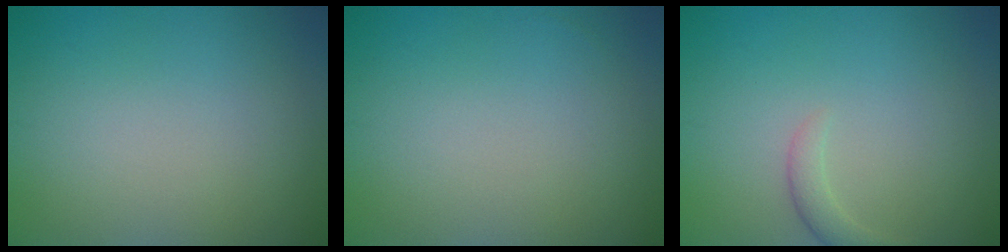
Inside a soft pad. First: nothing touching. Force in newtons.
{"total": 0.0}
{"total": 1.4, "press": 1.4, "slide": 0.1}